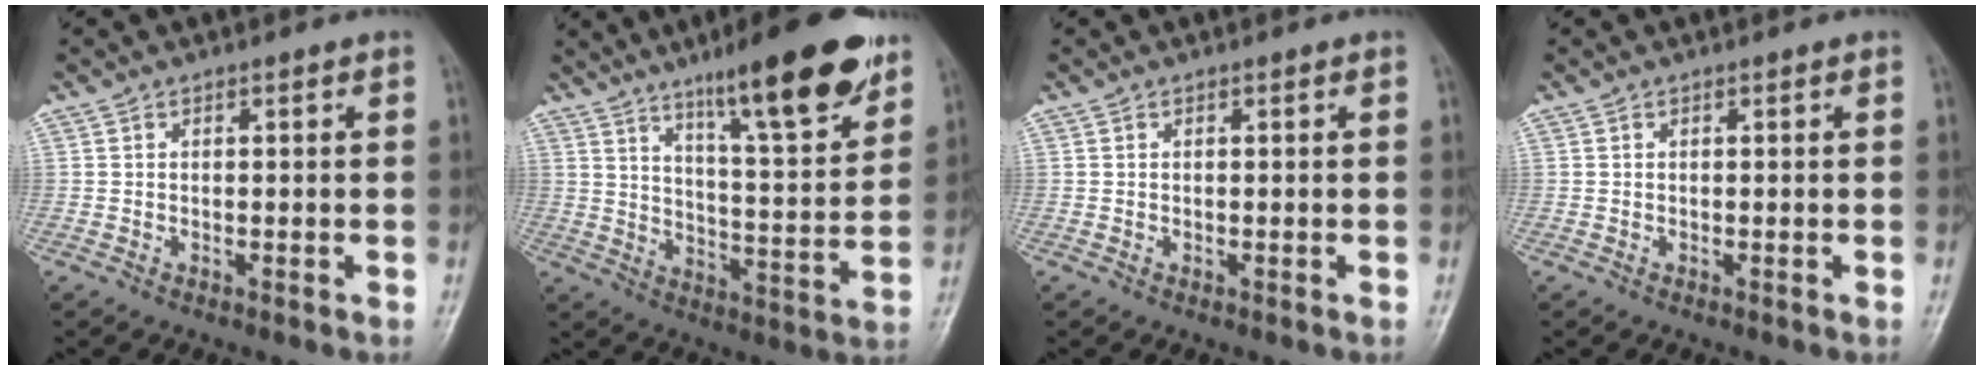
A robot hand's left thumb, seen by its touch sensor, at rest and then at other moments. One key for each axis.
{"total": 18.4, "fx": 11.9, "fy": 3.5, "fz": 13.6, "tx": -0.176, "ty": -0.060, "tz": 0.184}
{"total": 0.0}
{"total": 0.0}